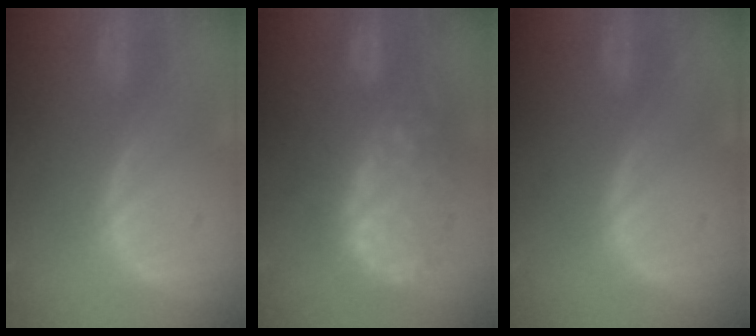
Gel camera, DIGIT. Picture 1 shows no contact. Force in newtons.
{"total": 11.9, "press": 11.8, "slide": 1.4}
{"total": 0.0}